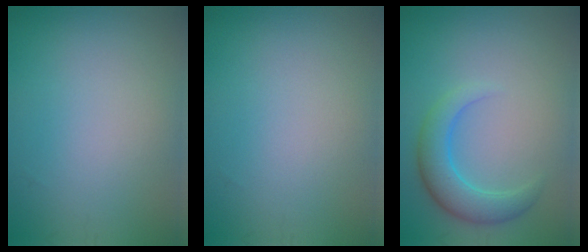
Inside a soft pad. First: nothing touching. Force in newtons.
{"total": 0.0}
{"total": 3.7, "press": 3.7, "slide": 0.1}